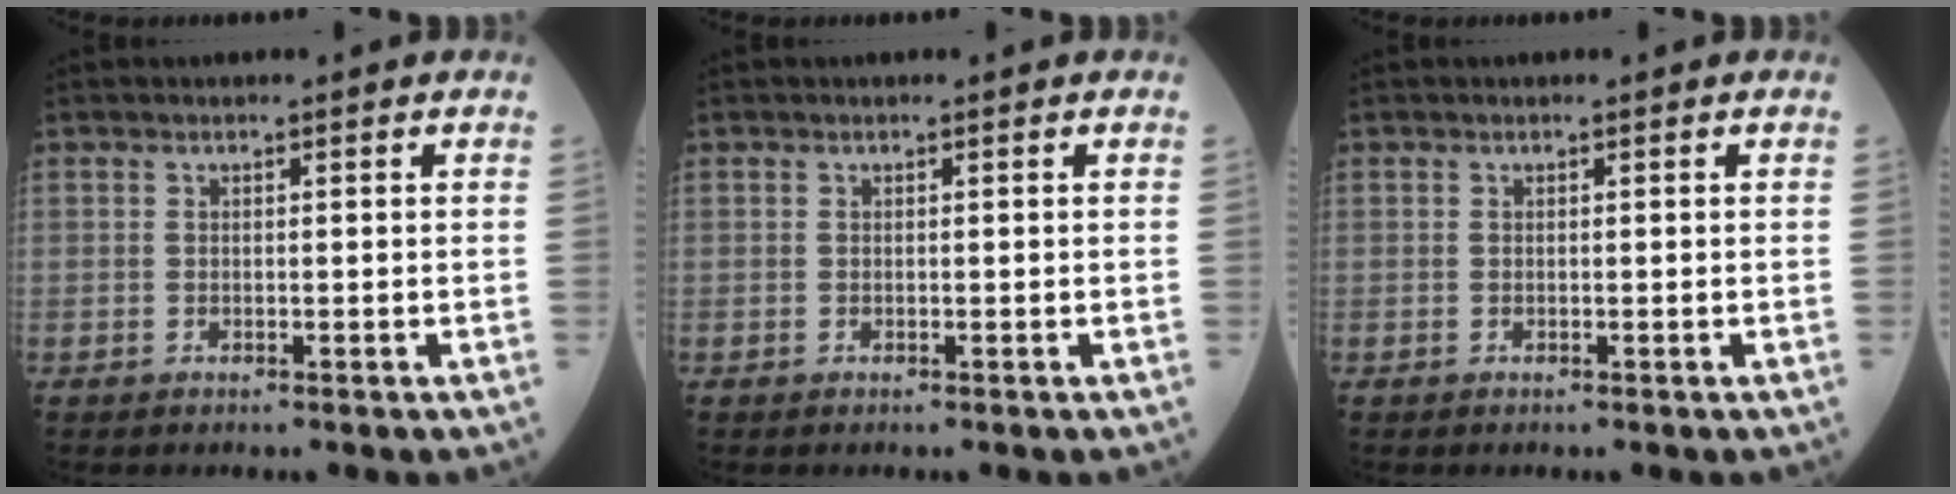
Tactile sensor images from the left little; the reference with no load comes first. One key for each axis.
{"total": 0.0}
{"total": 0.0}